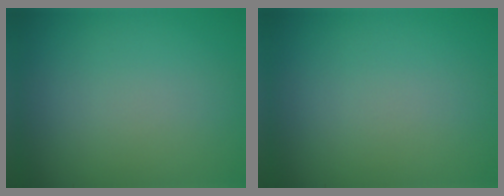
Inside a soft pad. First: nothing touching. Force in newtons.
{"total": 0.0}